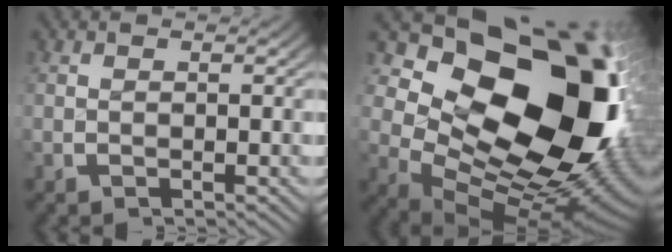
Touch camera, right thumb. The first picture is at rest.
{"total": 27.0, "force": [-1.5, 17.9, 20.2], "torque": [-0.329, -0.079, -0.001]}